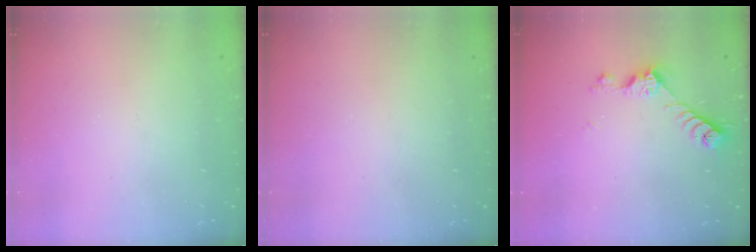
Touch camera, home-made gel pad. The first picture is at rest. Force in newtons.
{"total": 0.0}
{"total": 7.2, "press": 7.2, "slide": 0.9}